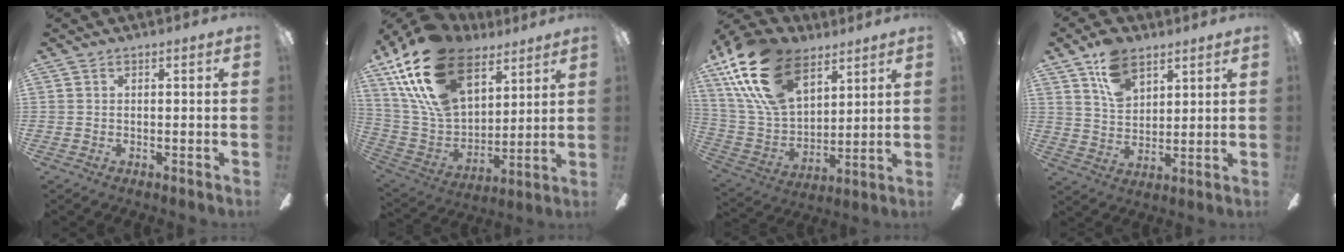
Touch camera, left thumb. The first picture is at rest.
{"total": 24.1, "force": [14.4, 13.5, 13.9], "torque": [-0.290, -0.064, 0.262]}
{"total": 22.6, "force": [13.1, 12.8, 13.2], "torque": [-0.287, -0.051, 0.240]}
{"total": 10.5, "force": [6.6, 6.2, 5.3], "torque": [-0.099, -0.016, 0.124]}